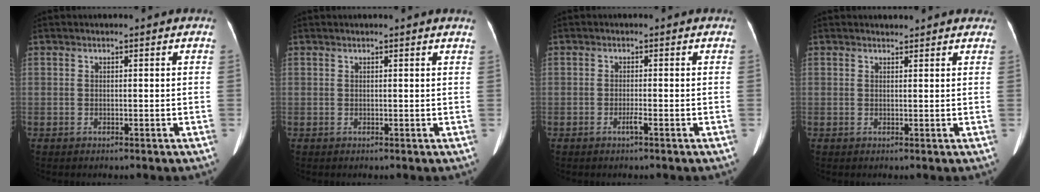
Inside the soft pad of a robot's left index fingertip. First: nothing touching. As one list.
[{"total": 2.3, "force": [2.2, -0.3, 0.7], "torque": [-0.019, 0.005, 0.020]}, {"total": 1.0, "force": [-0.7, -0.2, 0.7], "torque": [-0.019, -0.003, -0.016]}, {"total": 3.9, "force": [3.6, 1.1, 0.7], "torque": [-0.005, 0.012, 0.035]}]